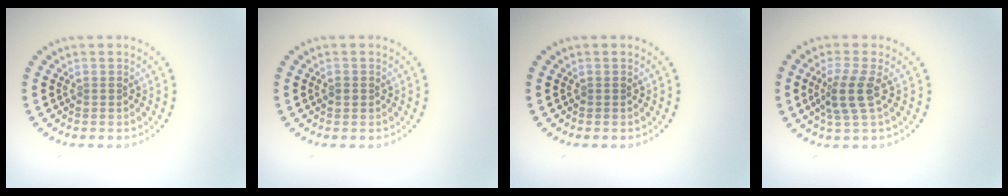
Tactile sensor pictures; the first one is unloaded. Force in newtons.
{"total": 1.0, "press": 1.0, "slide": 0.1}
{"total": 0.0}
{"total": 3.0, "press": 2.4, "slide": 1.7}